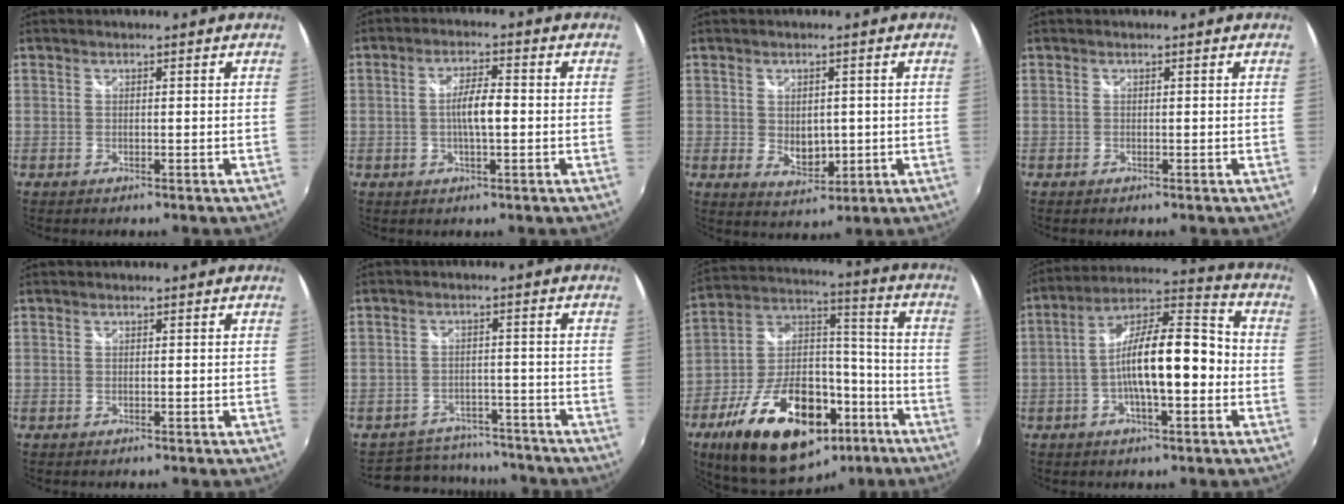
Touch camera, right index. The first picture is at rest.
{"total": 5.0, "force": [-0.5, 1.1, 4.9], "torque": [-0.087, 0.003, -0.008]}
{"total": 5.5, "force": [-0.1, 3.9, 3.9], "torque": [-0.062, -0.009, 0.006]}
{"total": 0.0}
{"total": 0.0}
{"total": 10.2, "force": [-8.7, 5.0, 1.4], "torque": [-0.045, 0.023, -0.113]}
{"total": 27.0, "force": [-14.5, 14.4, 17.7], "torque": [-0.331, 0.013, -0.217]}
{"total": 15.1, "force": [-2.6, 4.7, 14.1], "torque": [-0.248, 0.023, -0.048]}